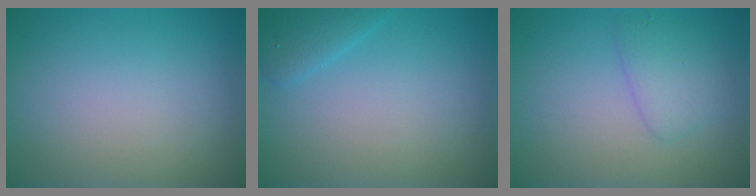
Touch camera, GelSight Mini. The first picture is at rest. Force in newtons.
{"total": 1.9, "press": 1.9, "slide": 0.1}
{"total": 2.2, "press": 2.2, "slide": 0.2}